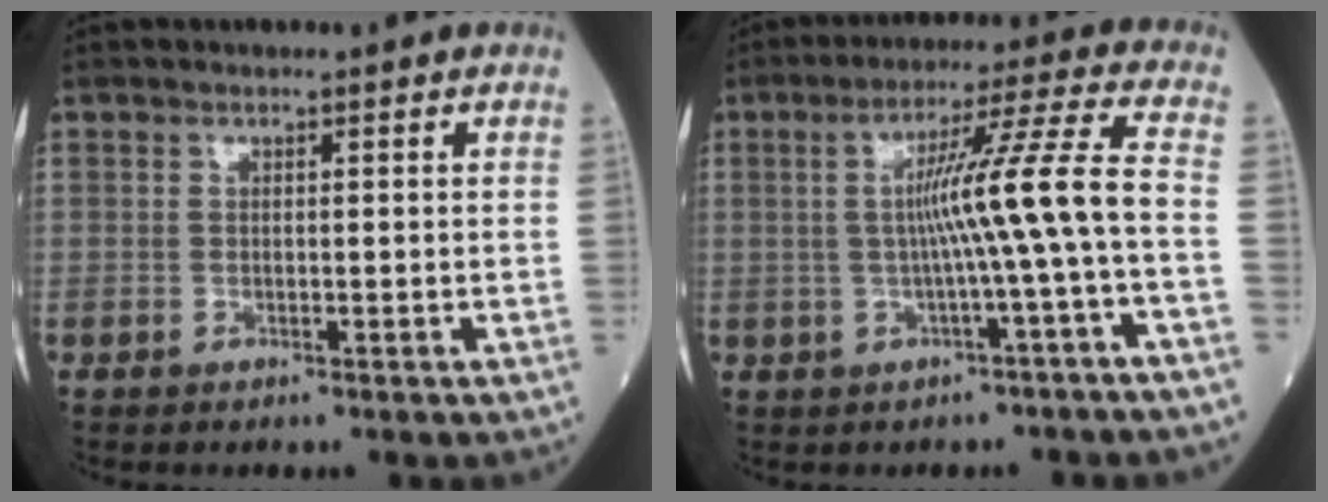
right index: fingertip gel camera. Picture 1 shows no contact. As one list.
[{"total": 9.6, "force": [-1.3, -2.1, 9.3], "torque": [-0.157, 0.019, -0.016]}]